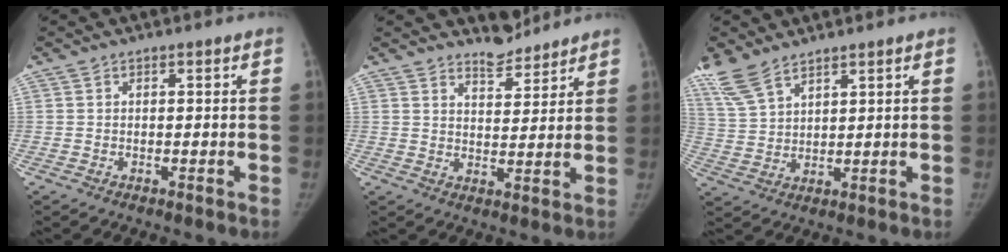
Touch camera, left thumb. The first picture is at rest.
{"total": 4.9, "force": [4.7, 1.4, 0.3], "torque": [0.013, -0.041, 0.080]}
{"total": 7.4, "force": [6.0, 2.6, 3.4], "torque": [-0.076, -0.014, 0.136]}